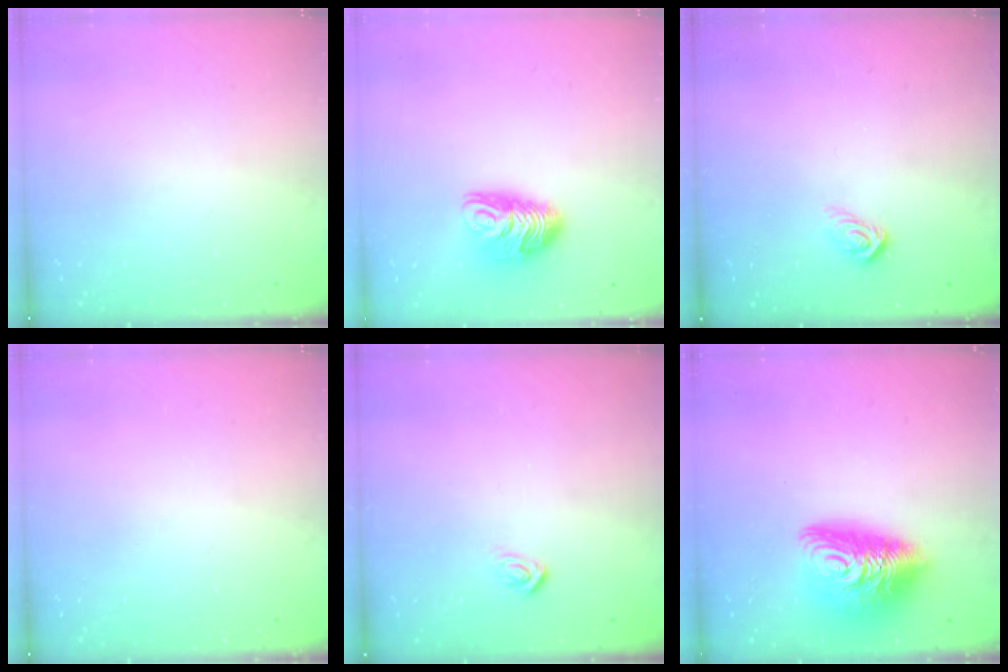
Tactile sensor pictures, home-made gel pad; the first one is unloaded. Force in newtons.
{"total": 9.3, "press": 9.3, "slide": 0.7}
{"total": 4.6, "press": 4.6, "slide": 0.4}
{"total": 0.0}
{"total": 3.2, "press": 3.1, "slide": 0.3}
{"total": 14.7, "press": 14.6, "slide": 1.3}